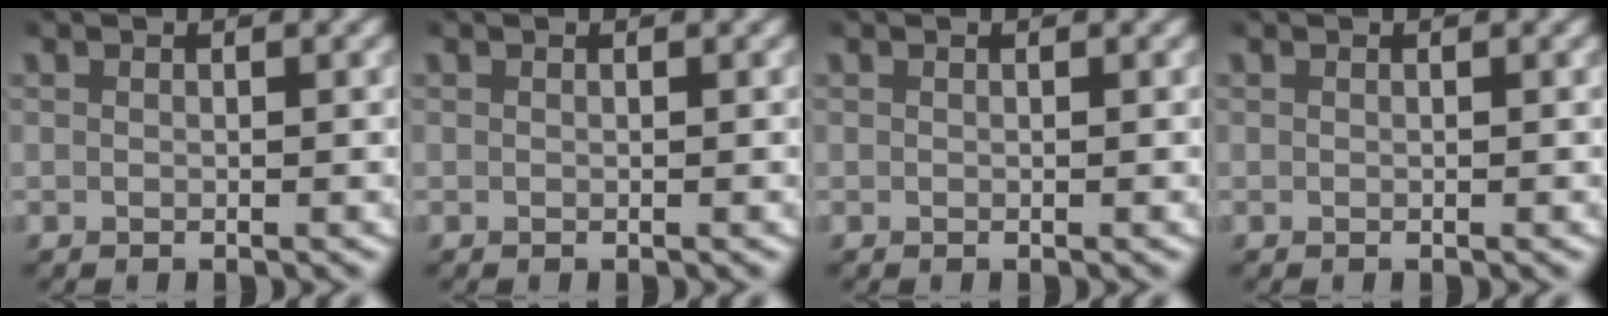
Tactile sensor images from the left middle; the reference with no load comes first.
{"total": 0.0}
{"total": 0.0}
{"total": 0.0}